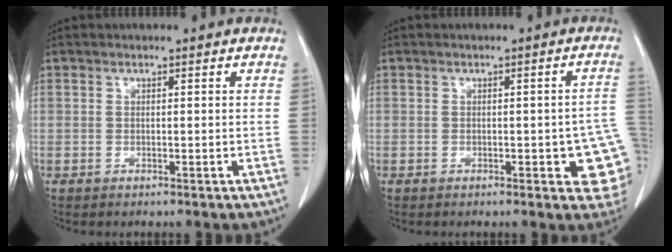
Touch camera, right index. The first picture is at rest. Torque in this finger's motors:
{"motor_torque": [0.22, -0.05, 0.11, 0.02]}